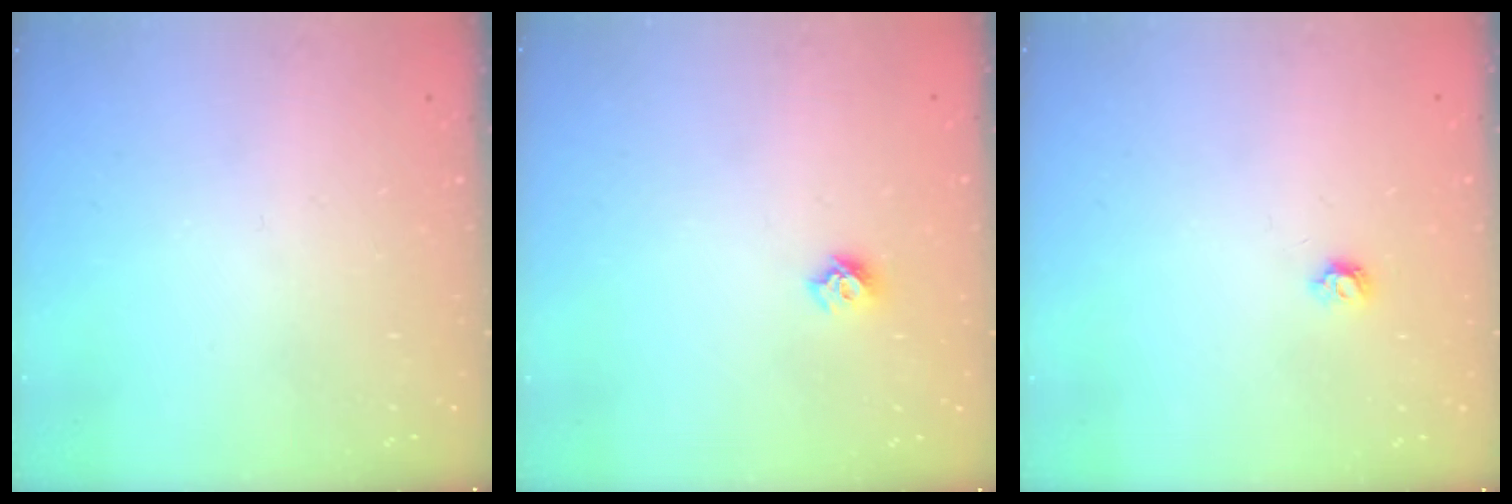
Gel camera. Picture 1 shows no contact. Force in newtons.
{"total": 5.7, "press": 5.7, "slide": 0.5}
{"total": 3.8, "press": 3.7, "slide": 0.6}